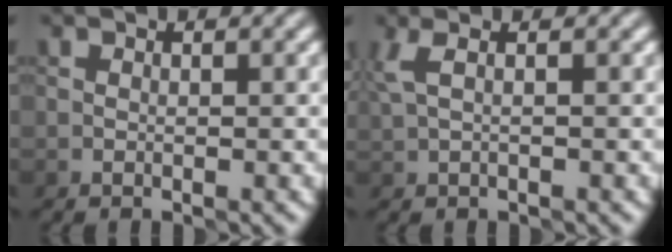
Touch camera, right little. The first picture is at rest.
{"total": 1.7, "force": [0.8, 0.4, 1.4], "torque": [-0.034, 0.004, 0.015]}